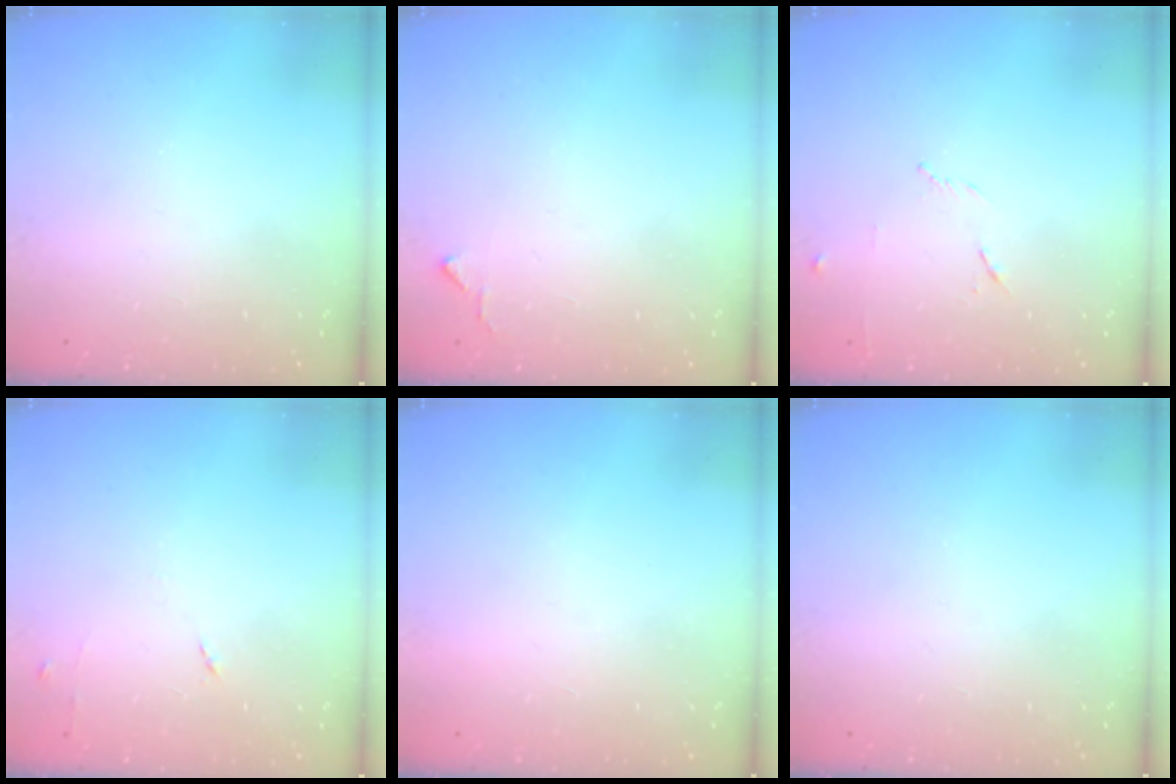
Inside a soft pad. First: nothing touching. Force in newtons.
{"total": 4.2, "press": 4.1, "slide": 0.7}
{"total": 5.9, "press": 5.8, "slide": 1.1}
{"total": 5.3, "press": 5.2, "slide": 0.8}
{"total": 1.5, "press": 1.5, "slide": 0.1}
{"total": 0.0}